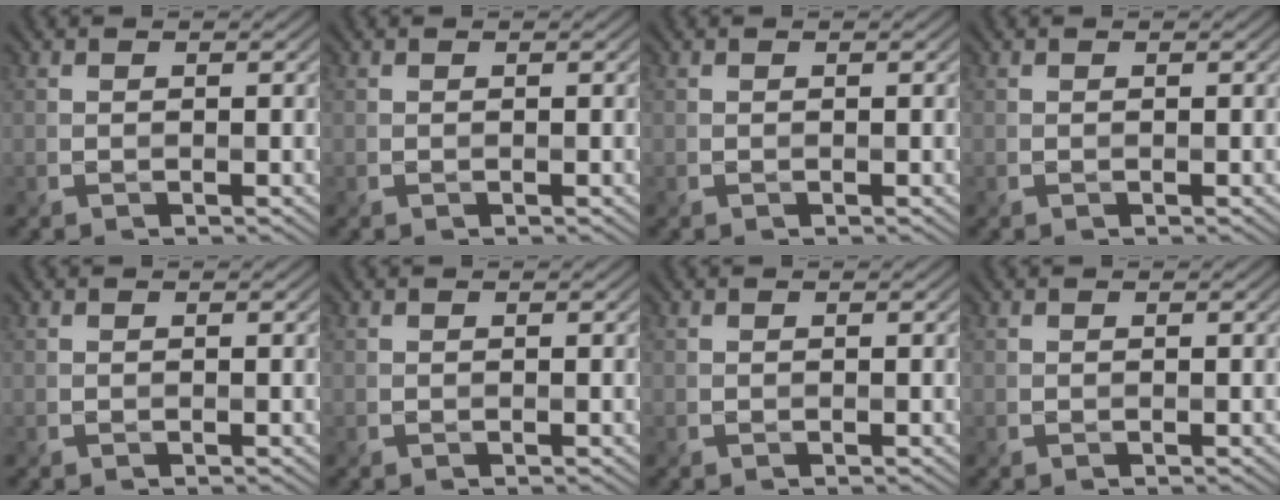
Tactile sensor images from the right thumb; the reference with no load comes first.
{"total": 0.0}
{"total": 0.0}
{"total": 0.0}
{"total": 0.0}
{"total": 0.0}
{"total": 0.0}
{"total": 0.0}